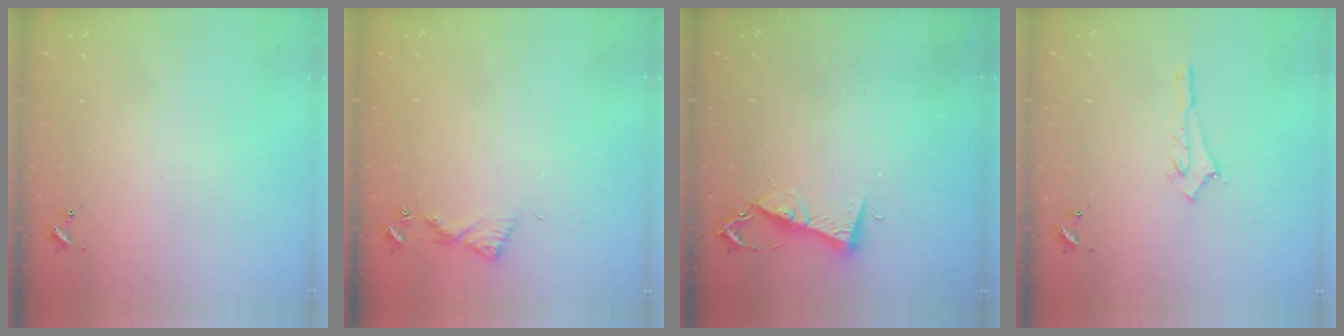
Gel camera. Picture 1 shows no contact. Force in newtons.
{"total": 6.1, "press": 6.1, "slide": 0.6}
{"total": 7.2, "press": 7.1, "slide": 0.7}
{"total": 2.9, "press": 2.9, "slide": 0.2}